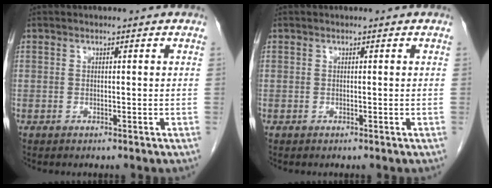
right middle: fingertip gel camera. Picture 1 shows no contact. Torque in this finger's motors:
{"motor_torque": [0.00, 0.05, -0.02, -0.01]}